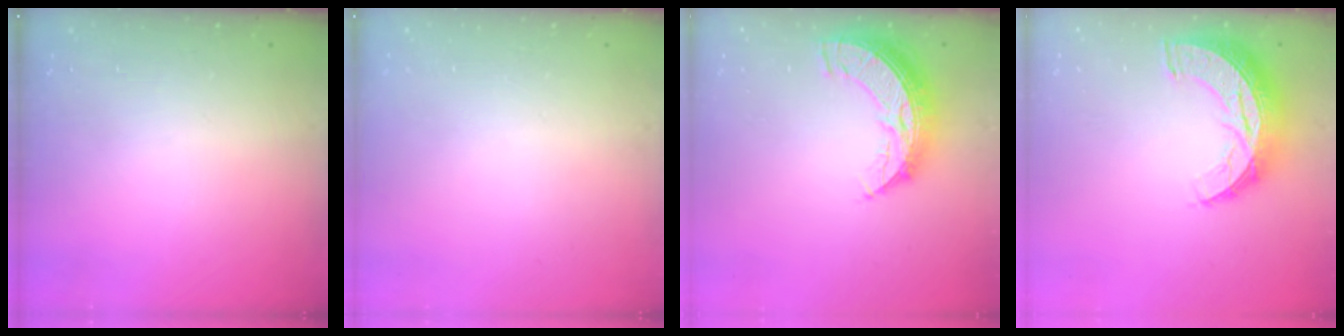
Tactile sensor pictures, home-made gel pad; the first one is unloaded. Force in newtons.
{"total": 0.0}
{"total": 10.9, "press": 10.9, "slide": 0.9}
{"total": 12.7, "press": 12.7, "slide": 0.8}